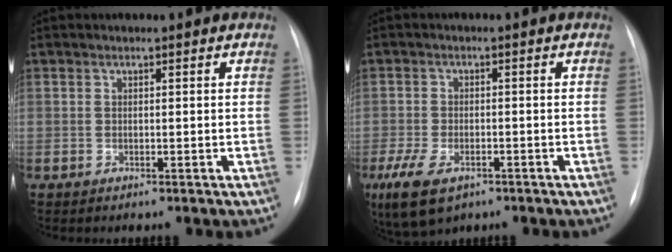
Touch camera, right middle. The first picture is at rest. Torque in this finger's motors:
{"motor_torque": [0.64, -0.57, 0.44, 0.11]}